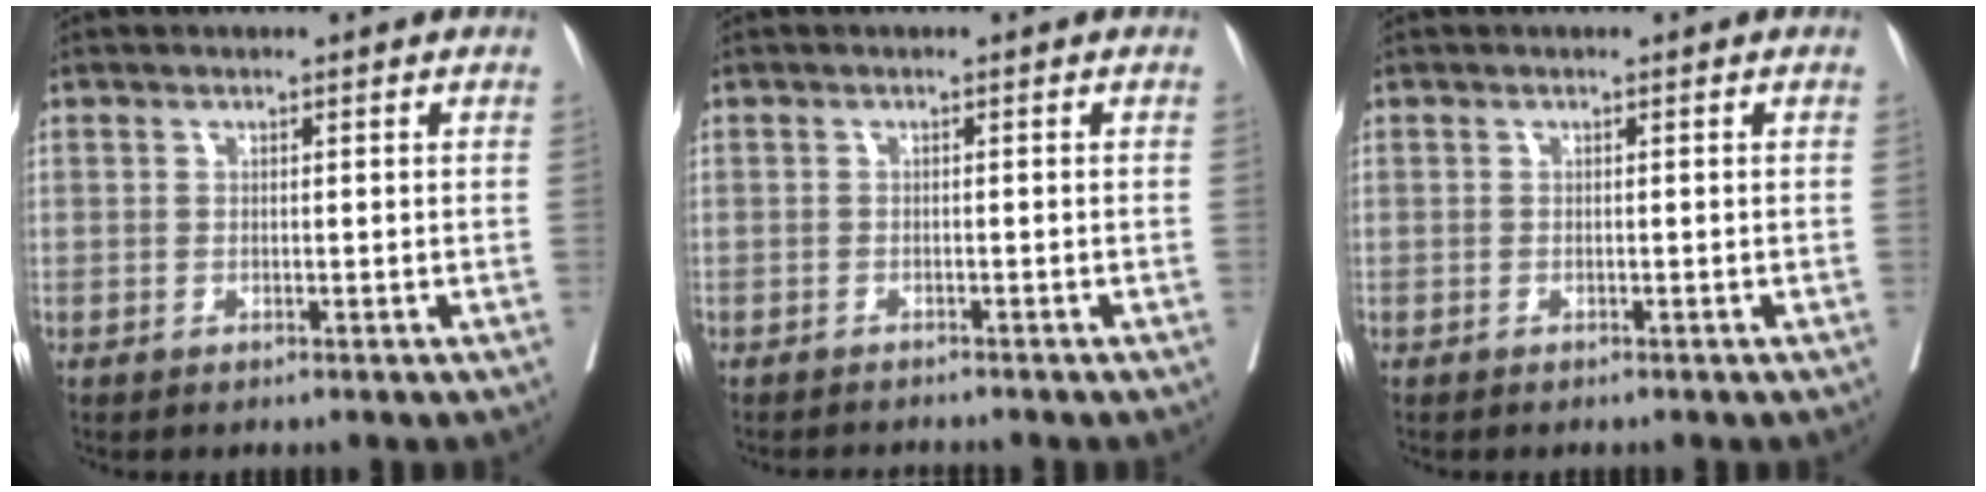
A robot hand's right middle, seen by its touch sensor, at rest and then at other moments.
{"total": 2.9, "force": [-2.8, 0.0, 0.6], "torque": [-0.009, -0.007, -0.040]}
{"total": 0.6, "force": [-0.6, 0.1, 0.2], "torque": [-0.003, -0.001, -0.012]}